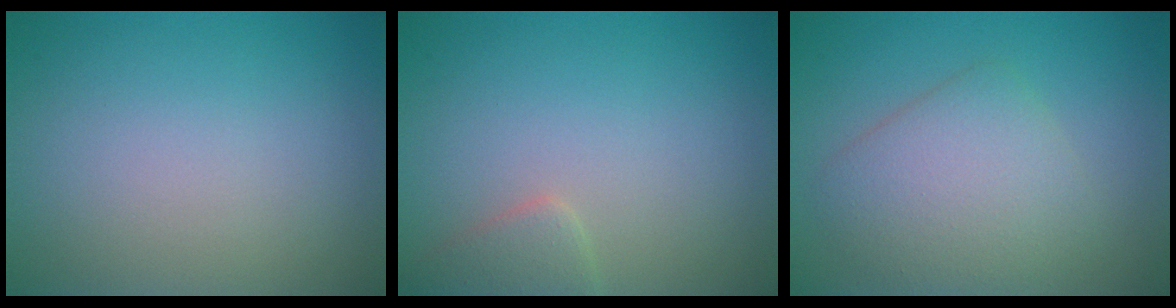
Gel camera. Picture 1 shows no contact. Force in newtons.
{"total": 1.8, "press": 1.8, "slide": 0.1}
{"total": 4.5, "press": 4.5, "slide": 0.2}